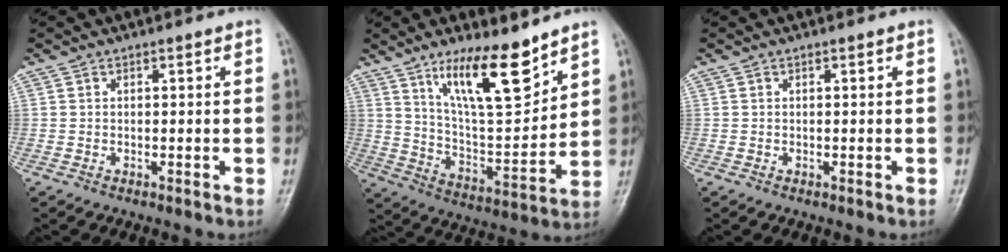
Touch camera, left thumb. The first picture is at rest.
{"total": 15.5, "force": [10.3, 4.3, 10.7], "torque": [-0.157, -0.071, 0.193]}
{"total": 0.0}